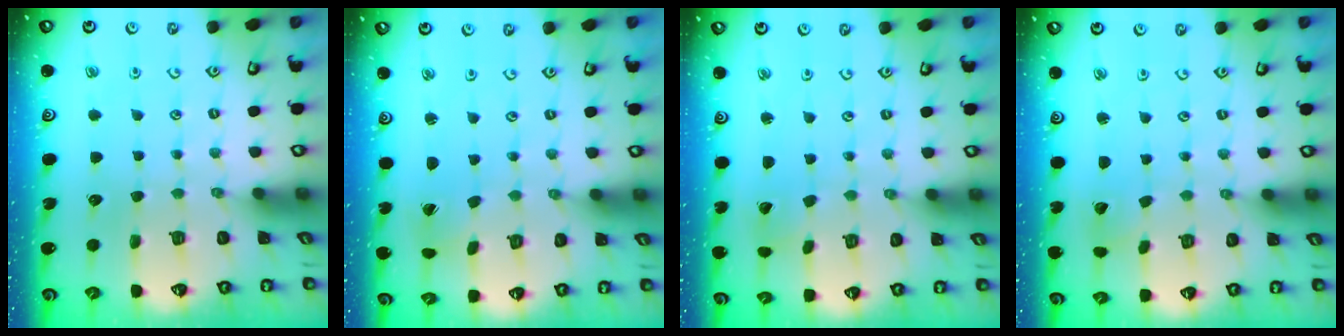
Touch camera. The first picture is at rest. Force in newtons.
{"total": 1.7, "press": 1.7, "slide": 0.1}
{"total": 2.1, "press": 2.1, "slide": 0.2}
{"total": 1.8, "press": 1.7, "slide": 0.3}